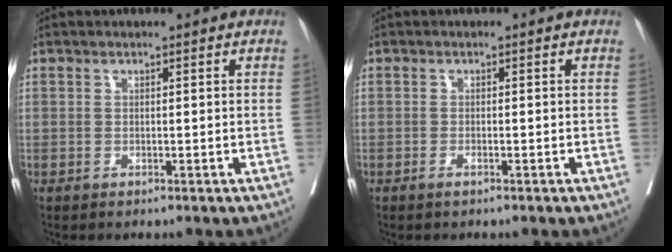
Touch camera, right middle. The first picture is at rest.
{"total": 1.0, "force": [-0.7, 0.2, 0.7], "torque": [-0.016, -0.001, -0.010]}